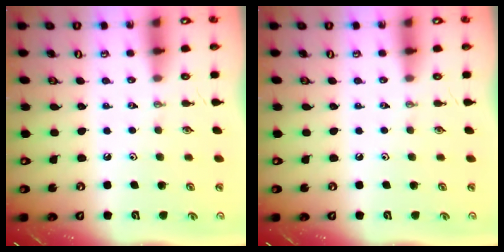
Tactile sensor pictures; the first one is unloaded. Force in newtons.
{"total": 0.0}